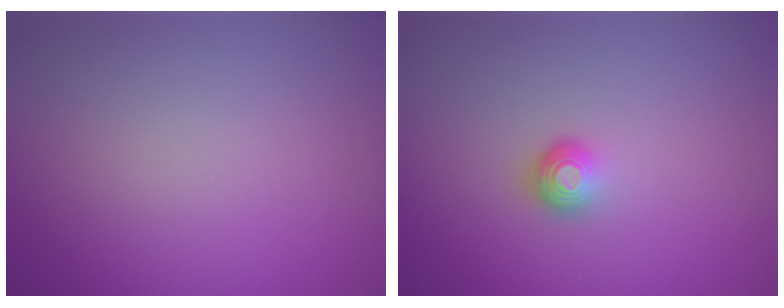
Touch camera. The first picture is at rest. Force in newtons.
{"total": 1.8, "press": 1.2, "slide": 1.3}